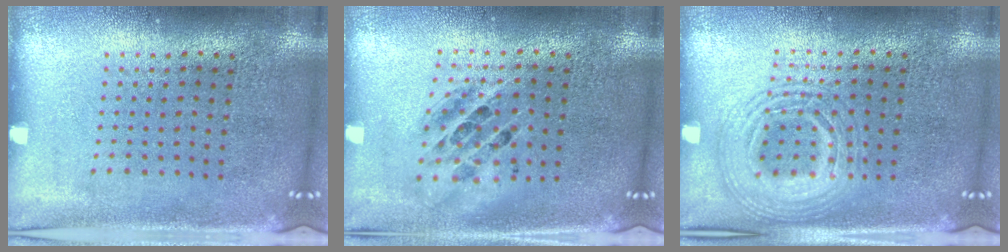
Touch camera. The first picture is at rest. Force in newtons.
{"total": 1.4, "press": 1.2, "slide": 0.7}
{"total": 2.6, "press": 2.6, "slide": 0.3}